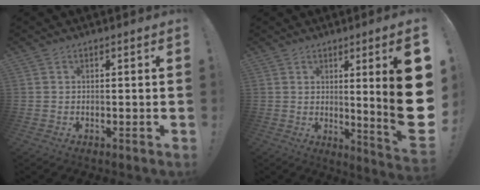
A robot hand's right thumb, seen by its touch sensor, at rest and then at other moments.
{"total": 15.8, "force": [2.2, -0.4, 15.7], "torque": [-0.213, -0.038, 0.026]}